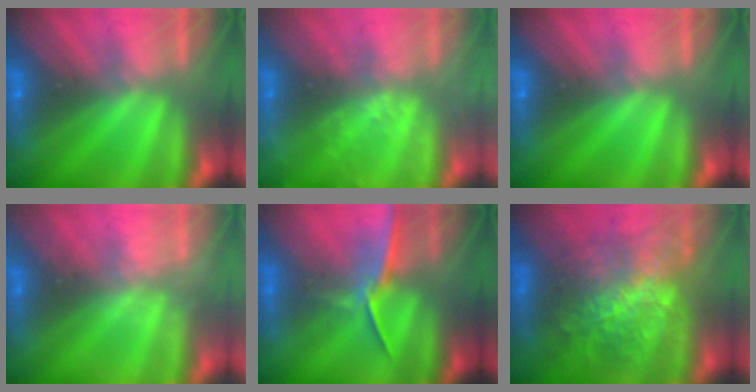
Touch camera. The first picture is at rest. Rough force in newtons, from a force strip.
{"total": 2.4}
{"total": 0.0}
{"total": 2.2}
{"total": 1.2}
{"total": 7.6}